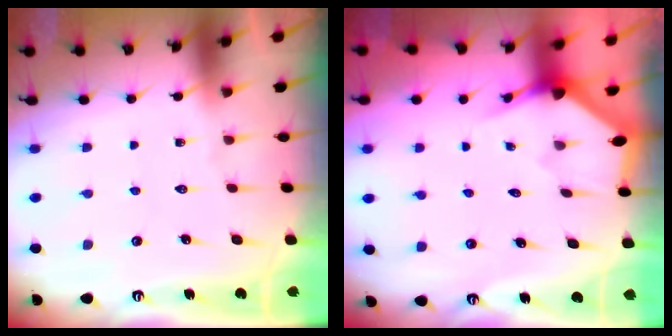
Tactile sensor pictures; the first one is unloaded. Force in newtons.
{"total": 2.6, "press": 2.6, "slide": 0.2}